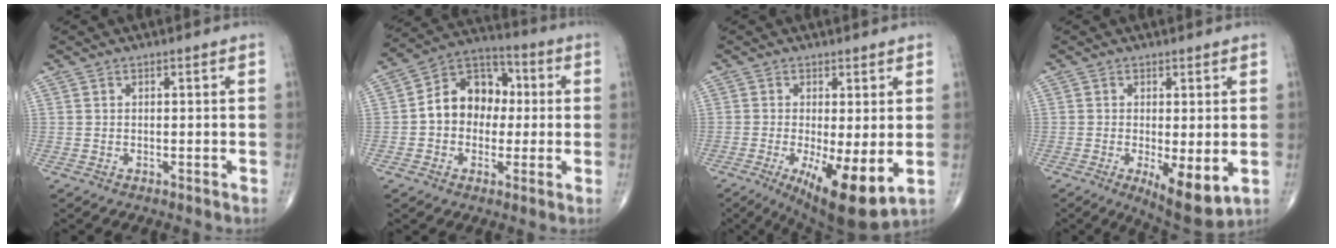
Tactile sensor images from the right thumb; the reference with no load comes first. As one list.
[{"total": 12.6, "force": [0.3, 9.8, 7.9], "torque": [-0.090, 0.036, -0.007]}, {"total": 12.0, "force": [-2.7, 3.5, 11.1], "torque": [-0.179, -0.026, -0.032]}, {"total": 8.4, "force": [-1.9, 2.8, 7.7], "torque": [-0.116, -0.025, -0.023]}]